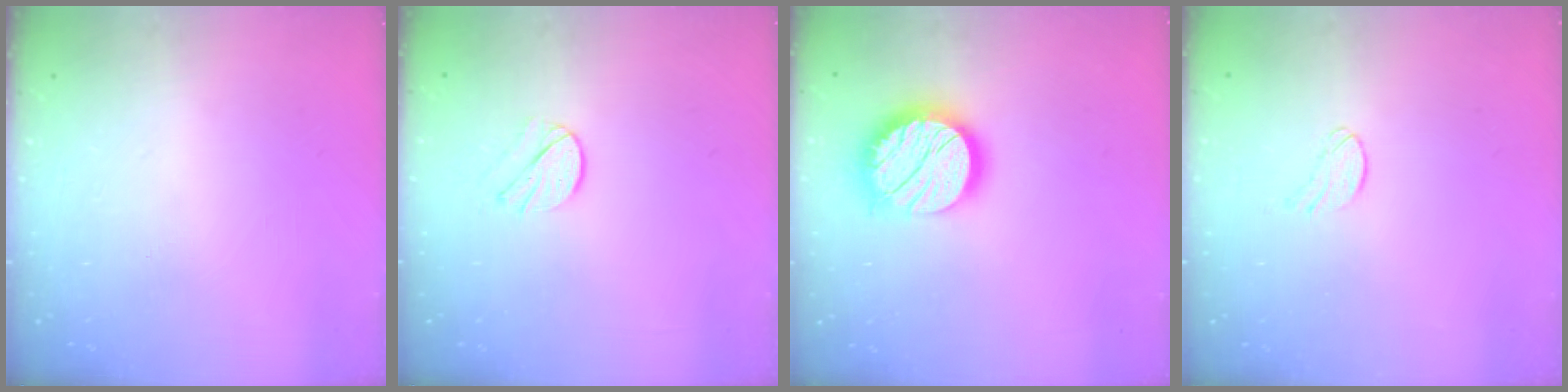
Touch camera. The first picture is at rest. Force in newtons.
{"total": 7.4, "press": 7.4, "slide": 0.6}
{"total": 19.0, "press": 19.0, "slide": 1.0}
{"total": 6.0, "press": 6.0, "slide": 0.6}